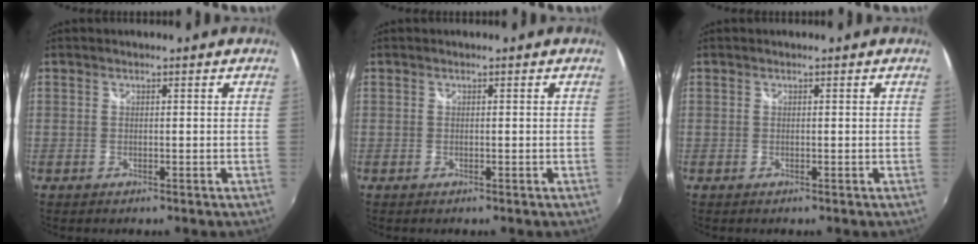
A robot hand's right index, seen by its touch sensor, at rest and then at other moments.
{"total": 0.0}
{"total": 0.0}